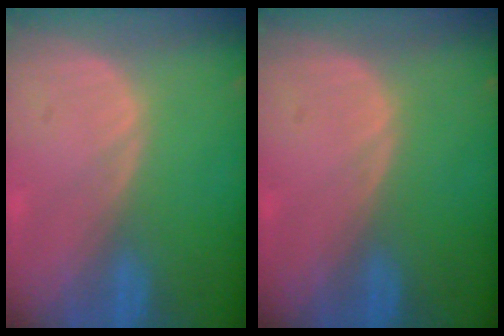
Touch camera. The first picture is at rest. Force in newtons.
{"total": 0.0}